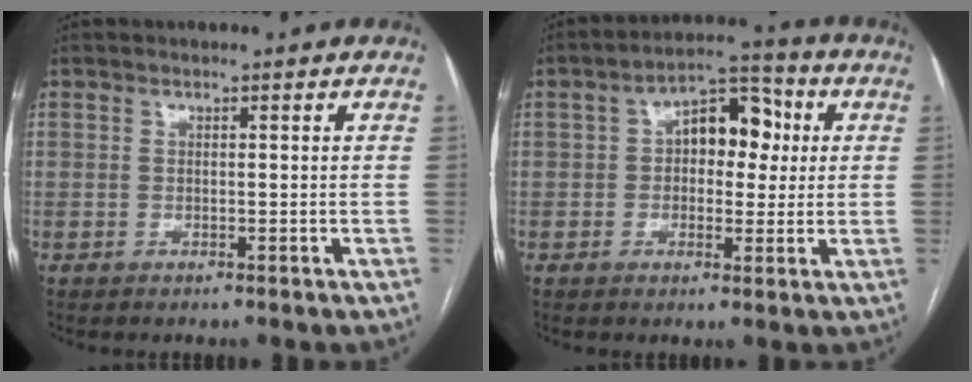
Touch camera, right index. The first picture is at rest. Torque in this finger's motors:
{"motor_torque": [0.69, -0.17, 0.19, 0.08]}